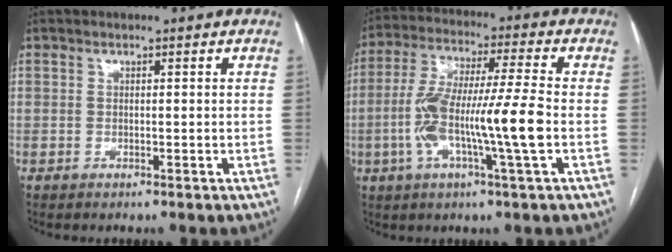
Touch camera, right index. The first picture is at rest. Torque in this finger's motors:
{"motor_torque": [1.87, -0.27, 1.00, 0.21]}